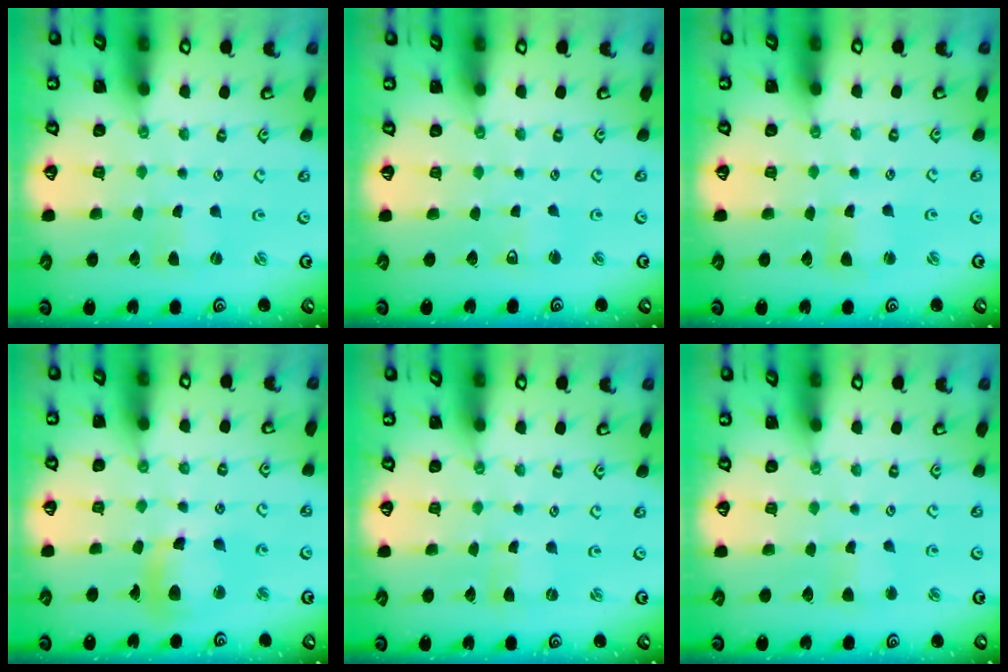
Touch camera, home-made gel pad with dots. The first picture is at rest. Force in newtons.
{"total": 2.8, "press": 2.7, "slide": 0.7}
{"total": 1.7, "press": 1.6, "slide": 0.4}
{"total": 12.3, "press": 12.1, "slide": 2.3}
{"total": 0.0}
{"total": 3.3, "press": 3.3, "slide": 0.3}